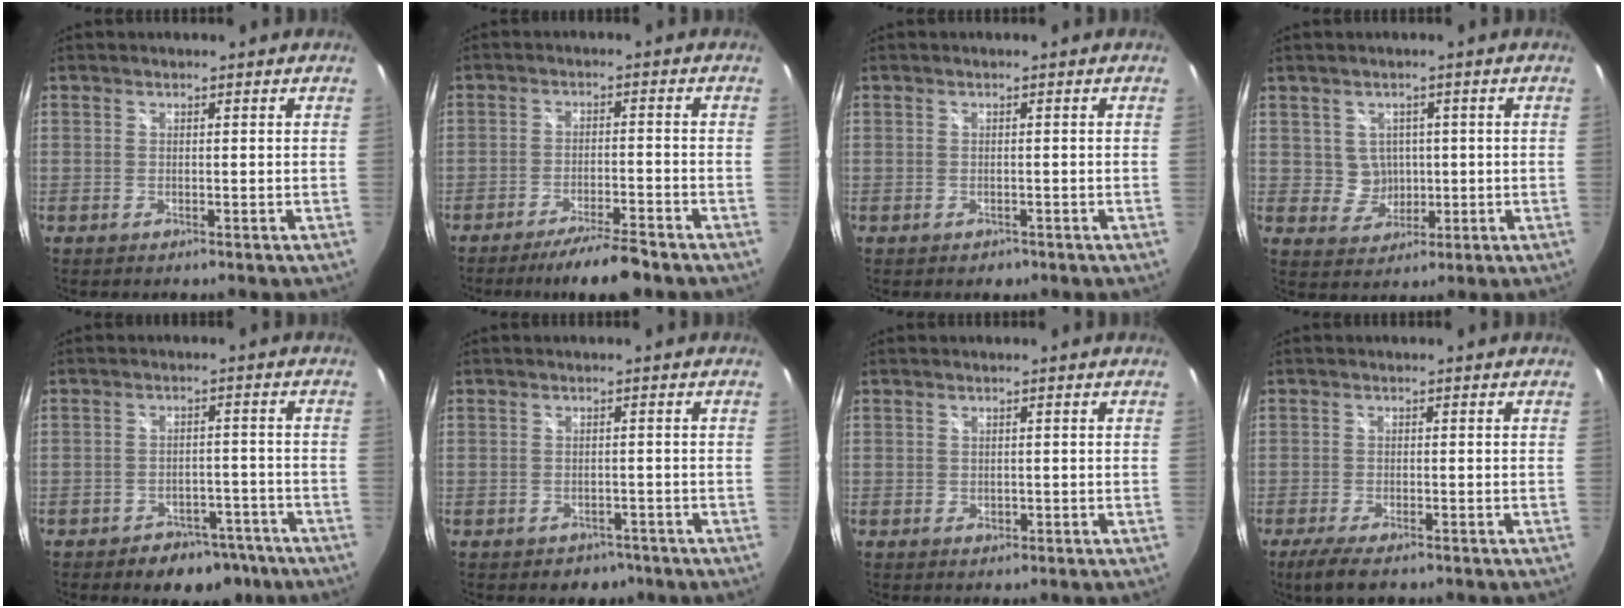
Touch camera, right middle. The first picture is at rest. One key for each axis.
{"total": 8.0, "fx": -6.8, "fy": 0.6, "fz": 4.1, "tx": -0.081, "ty": -0.005, "tz": -0.107}
{"total": 1.4, "fx": -0.8, "fy": 1.0, "fz": 0.4, "tx": -0.009, "ty": -0.004, "tz": -0.009}
{"total": 4.4, "fx": 0.6, "fy": 4.3, "fz": 0.7, "tx": -0.017, "ty": 0.010, "tz": 0.020}
{"total": 9.3, "fx": -6.7, "fy": 5.8, "fz": 2.9, "tx": -0.061, "ty": 0.018, "tz": -0.073}
{"total": 4.1, "fx": -2.8, "fy": 2.9, "fz": 1.1, "tx": -0.022, "ty": -0.002, "tz": -0.029}
{"total": 1.0, "fx": -0.2, "fy": 0.9, "fz": 0.4, "tx": -0.002, "ty": -0.003, "tz": -0.003}
{"total": 5.3, "fx": -3.7, "fy": 1.4, "fz": 3.4, "tx": -0.081, "ty": -0.023, "tz": -0.066}